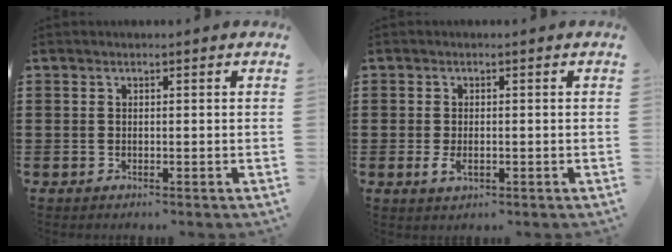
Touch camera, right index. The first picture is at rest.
{"total": 1.8, "force": [-0.2, 0.9, 1.5], "torque": [-0.030, -0.002, -0.003]}